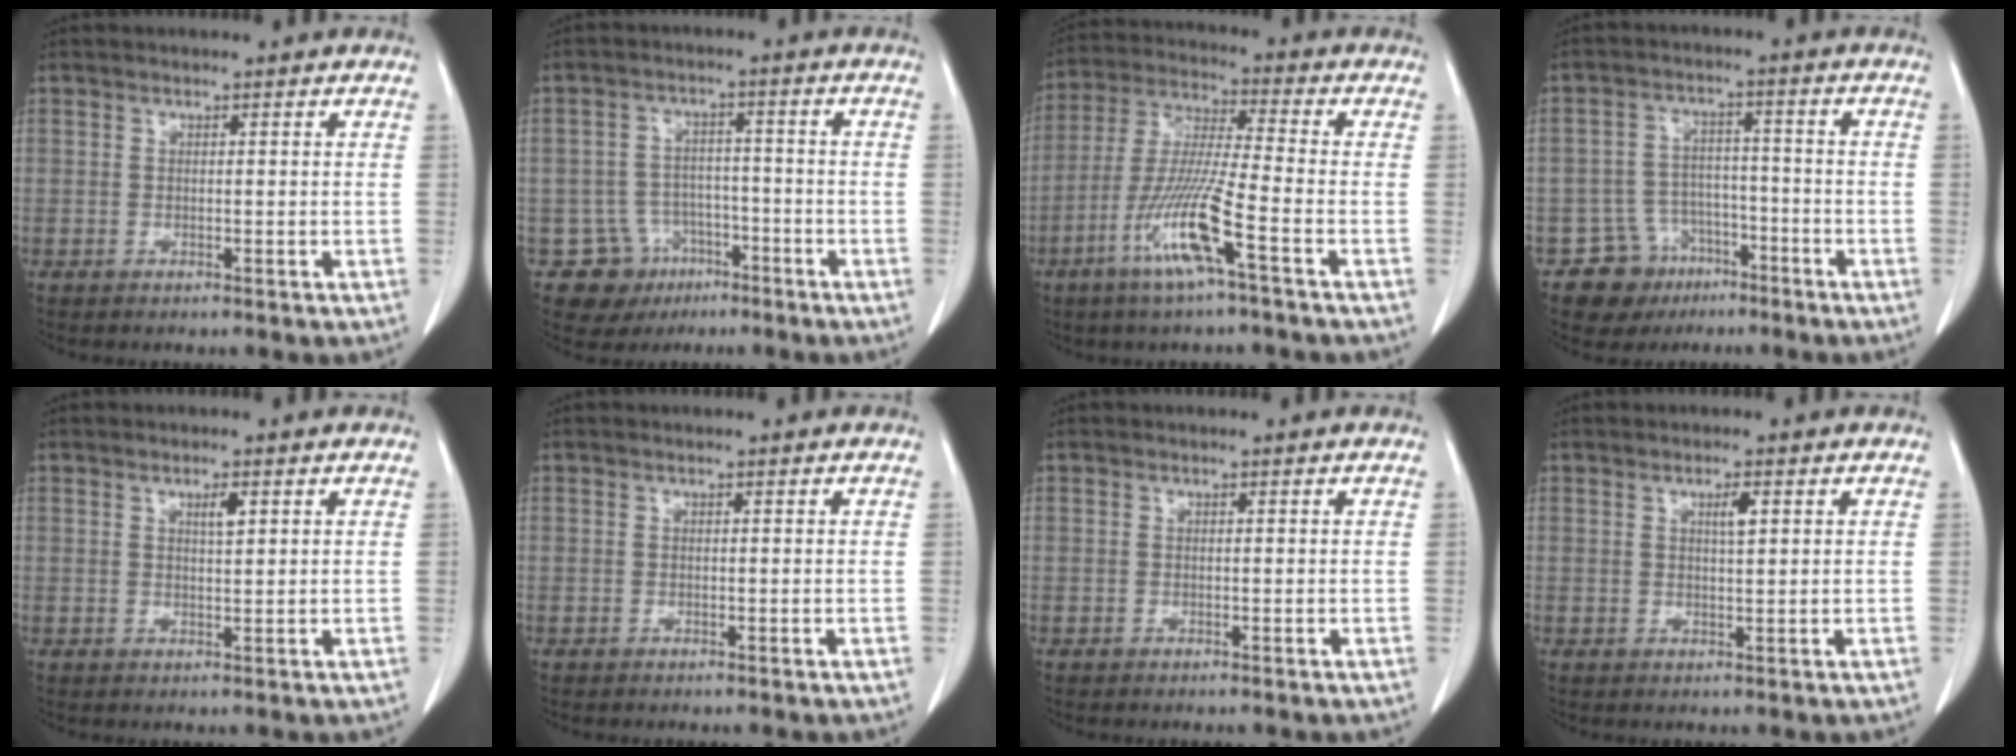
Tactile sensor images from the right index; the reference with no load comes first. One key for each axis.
{"total": 7.9, "fx": -4.1, "fy": 6.7, "fz": 0.3, "tx": -0.005, "ty": 0.019, "tz": -0.054}
{"total": 11.8, "fx": -5.5, "fy": -0.4, "fz": 10.5, "tx": -0.217, "ty": -0.013, "tz": -0.110}
{"total": 7.6, "fx": -4.6, "fy": 6.0, "fz": 0.5, "tx": -0.003, "ty": 0.023, "tz": -0.067}
{"total": 1.8, "fx": 0.8, "fy": 0.3, "fz": 1.6, "tx": -0.028, "ty": -0.003, "tz": 0.013}
{"total": 0.0}
{"total": 0.0}
{"total": 2.0, "fx": 0.8, "fy": 0.2, "fz": 1.8, "tx": -0.033, "ty": -0.001, "tz": 0.012}